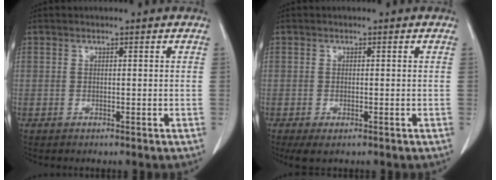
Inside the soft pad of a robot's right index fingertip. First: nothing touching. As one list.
[{"total": 2.9, "force": [-1.9, 0.9, 2.0], "torque": [-0.034, -0.007, -0.025]}]